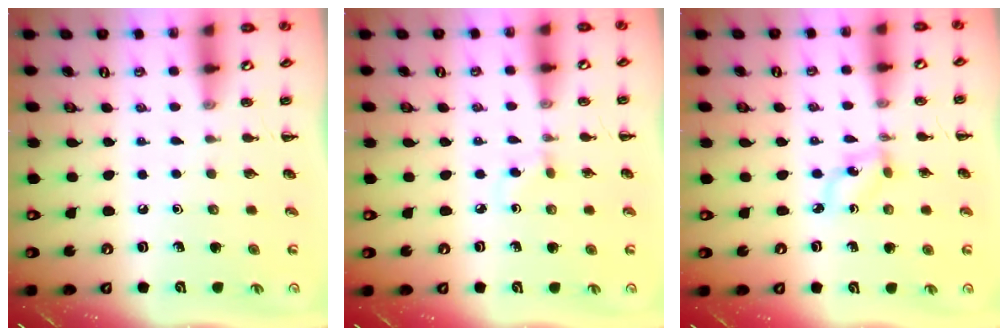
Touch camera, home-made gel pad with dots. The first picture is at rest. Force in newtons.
{"total": 2.0, "press": 1.7, "slide": 1.0}
{"total": 1.8, "press": 1.7, "slide": 0.5}